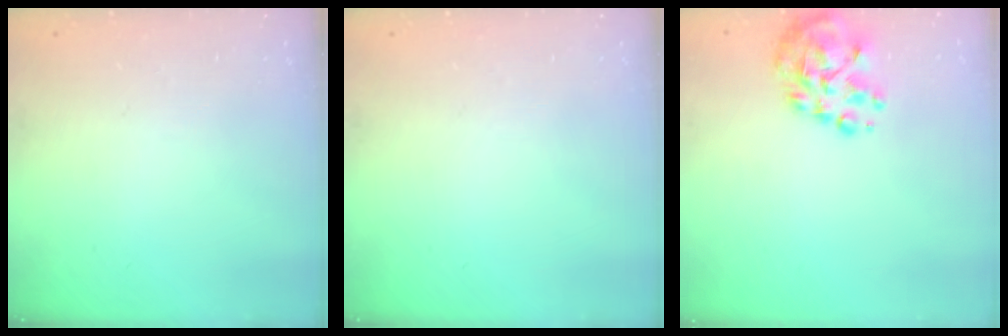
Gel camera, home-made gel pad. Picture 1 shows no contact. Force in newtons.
{"total": 0.0}
{"total": 9.6, "press": 9.2, "slide": 2.5}